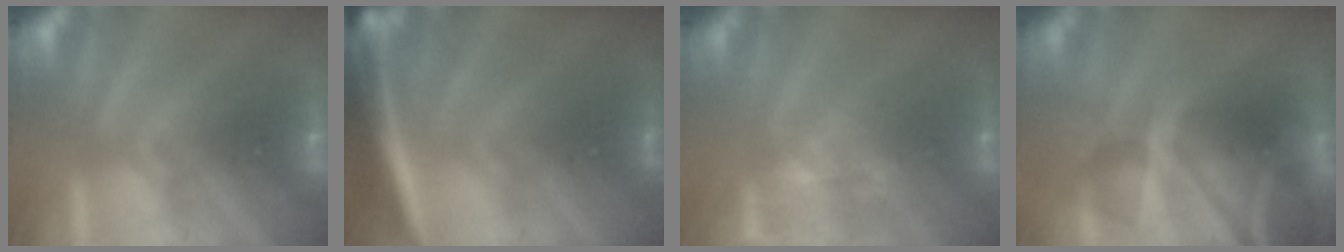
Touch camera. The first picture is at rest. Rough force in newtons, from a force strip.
{"total": 5.7}
{"total": 4.7}
{"total": 7.5}